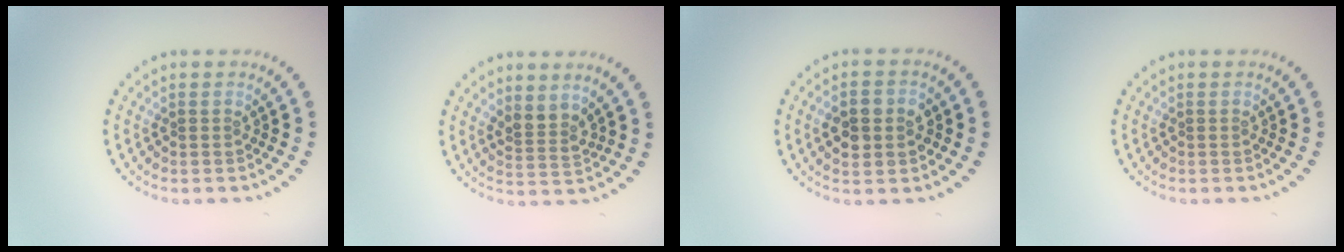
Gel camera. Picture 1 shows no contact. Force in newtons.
{"total": 2.2, "press": 1.6, "slide": 1.4}
{"total": 3.8, "press": 3.8, "slide": 0.3}
{"total": 0.0}